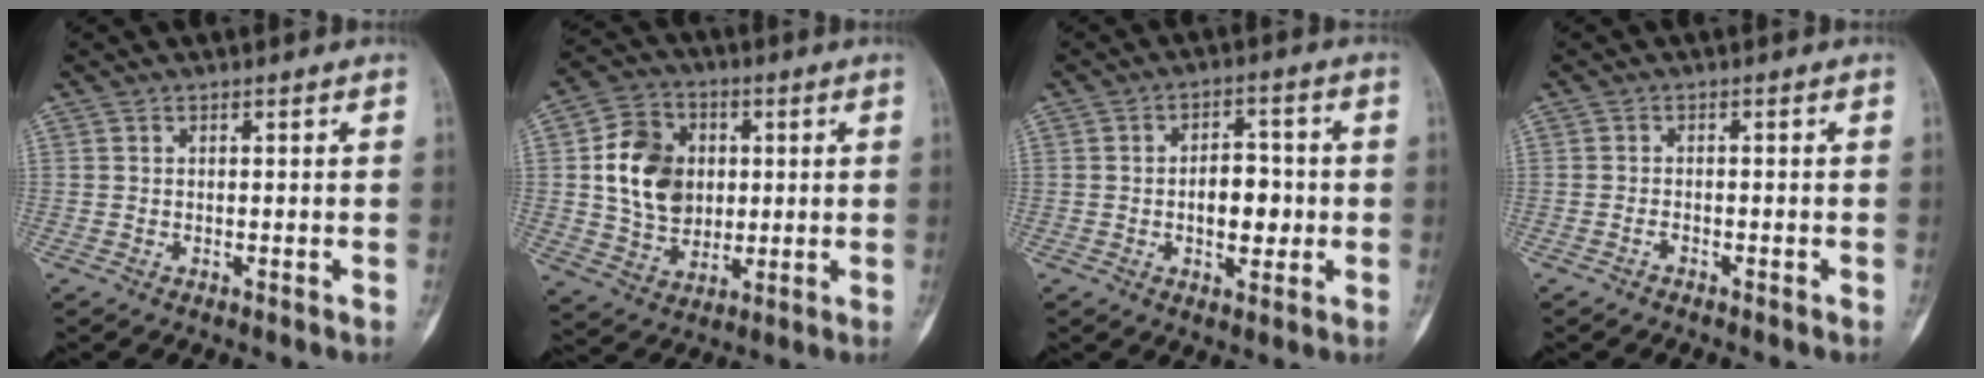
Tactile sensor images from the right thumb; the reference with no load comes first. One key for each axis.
{"total": 13.9, "fx": 1.8, "fy": 11.0, "fz": 8.3, "tx": -0.113, "ty": 0.000, "tz": 0.036}
{"total": 7.7, "fx": -0.6, "fy": 4.6, "fz": 6.1, "tx": -0.067, "ty": 0.012, "tz": -0.010}
{"total": 0.9, "fx": -0.7, "fy": 0.3, "fz": 0.3, "tx": -0.007, "ty": 0.004, "tz": -0.015}